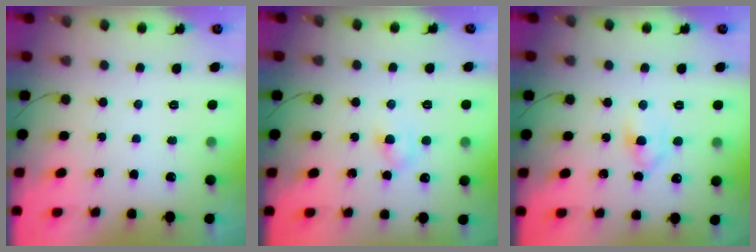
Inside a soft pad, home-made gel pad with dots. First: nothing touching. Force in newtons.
{"total": 3.2, "press": 3.0, "slide": 1.1}
{"total": 4.3, "press": 4.0, "slide": 1.5}